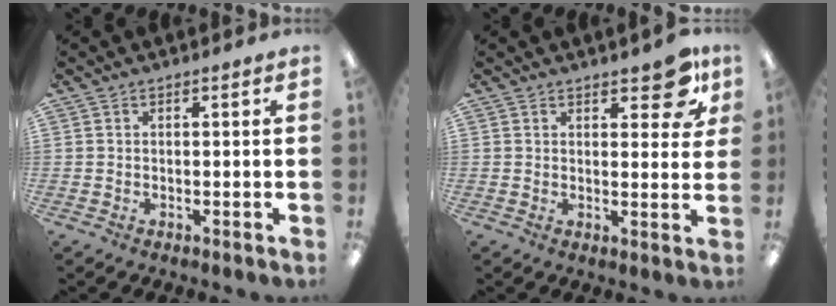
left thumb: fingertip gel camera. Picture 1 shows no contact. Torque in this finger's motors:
{"motor_torque": [0.02, 0.16, -0.03, -0.07, 0.04]}